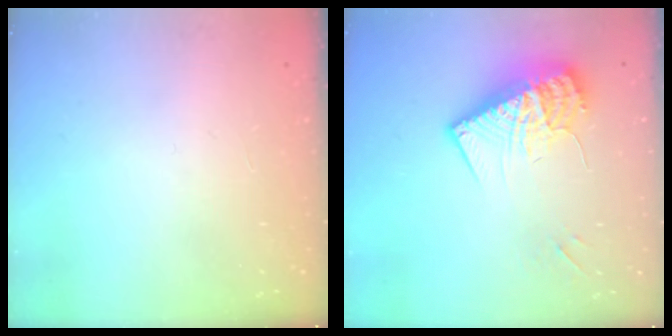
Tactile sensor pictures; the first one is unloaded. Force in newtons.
{"total": 18.0, "press": 17.9, "slide": 1.3}